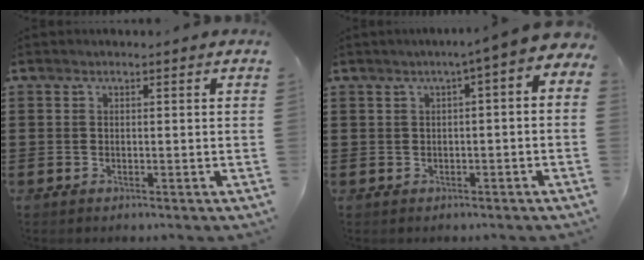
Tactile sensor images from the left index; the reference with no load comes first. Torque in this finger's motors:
{"motor_torque": [2.14, 0.00, 0.85, 0.15]}